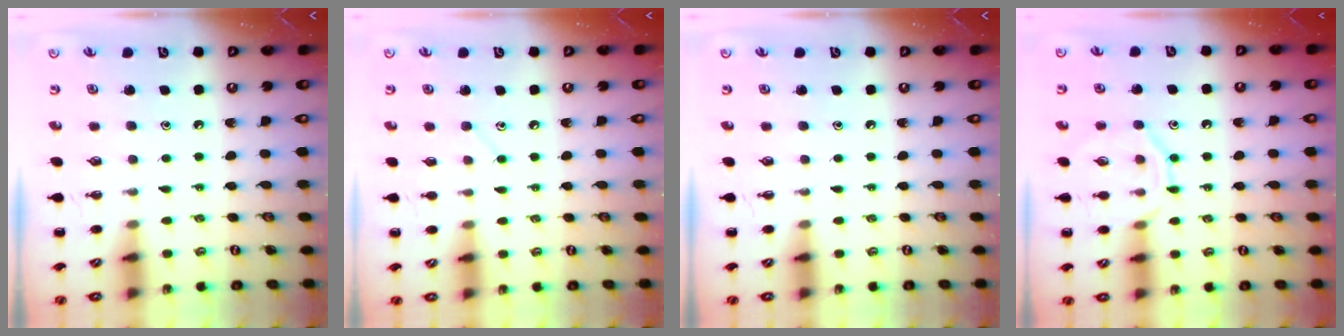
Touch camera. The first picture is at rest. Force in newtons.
{"total": 4.0, "press": 3.8, "slide": 1.3}
{"total": 0.0}
{"total": 9.0, "press": 9.0, "slide": 0.8}